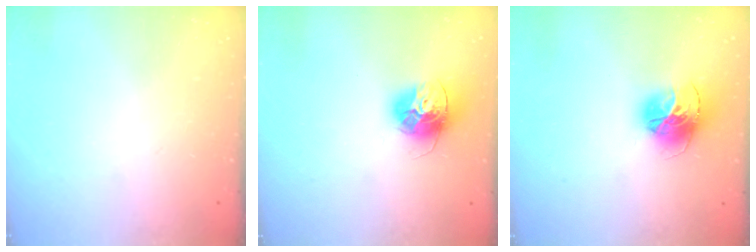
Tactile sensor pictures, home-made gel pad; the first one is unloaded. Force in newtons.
{"total": 15.0, "press": 14.9, "slide": 1.3}
{"total": 15.1, "press": 15.0, "slide": 1.5}